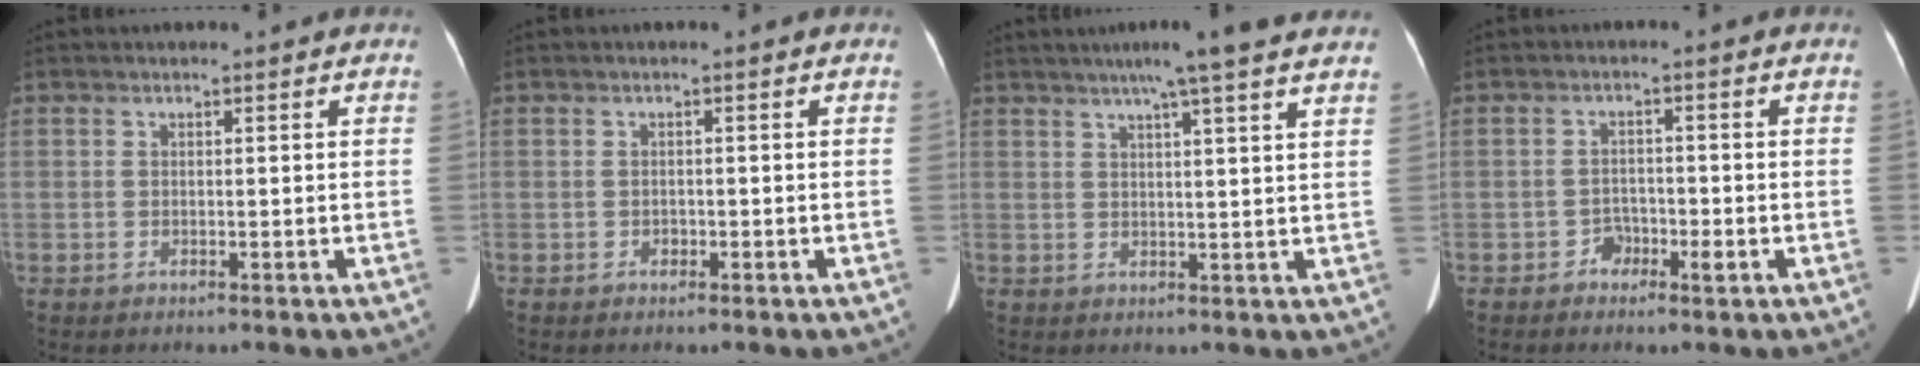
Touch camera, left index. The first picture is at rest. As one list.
[{"total": 0.6, "force": [-0.4, 0.5, 0.2], "torque": [-0.001, 0.003, -0.009]}, {"total": 10.6, "force": [8.3, -0.7, 6.6], "torque": [-0.099, 0.020, 0.090]}, {"total": 2.2, "force": [-1.3, 1.5, 1.1], "torque": [-0.011, 0.006, -0.023]}]